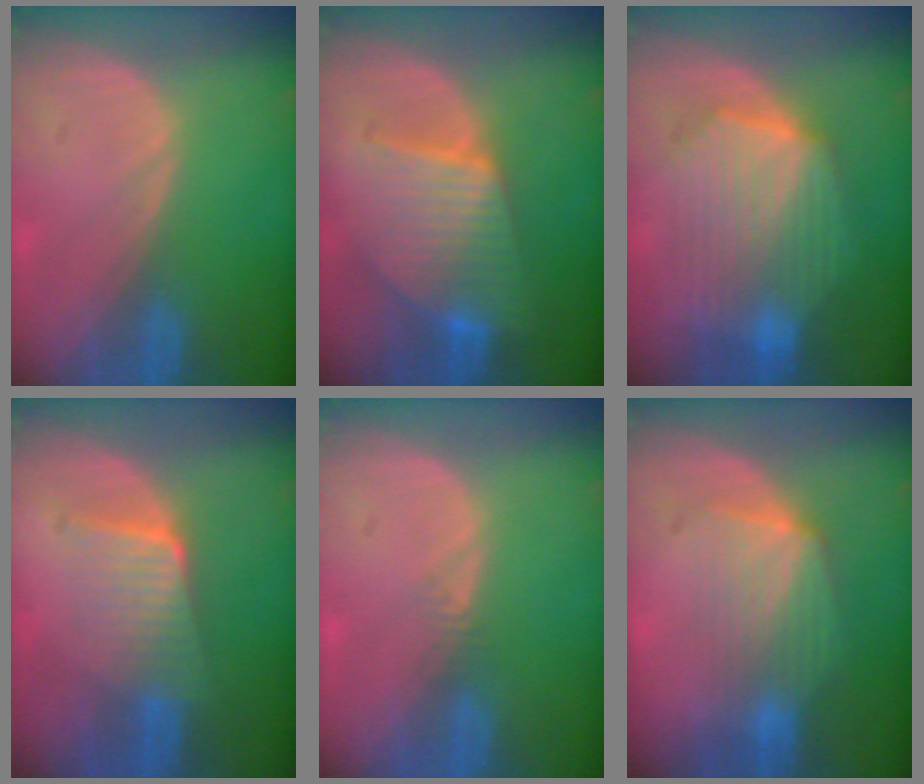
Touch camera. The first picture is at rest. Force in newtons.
{"total": 8.4, "press": 8.4, "slide": 0.5}
{"total": 10.3, "press": 10.3, "slide": 0.9}
{"total": 6.8, "press": 5.9, "slide": 3.3}
{"total": 0.9, "press": 0.8, "slide": 0.4}
{"total": 7.3, "press": 6.9, "slide": 2.6}